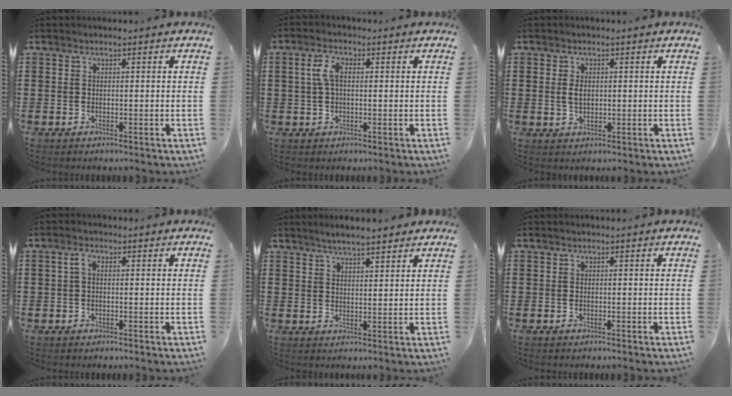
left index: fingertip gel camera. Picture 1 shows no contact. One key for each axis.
{"total": 4.2, "fx": 0.7, "fy": 1.8, "fz": 3.7, "tx": -0.094, "ty": 0.005, "tz": 0.005}
{"total": 2.1, "fx": 0.3, "fy": 1.2, "fz": 1.7, "tx": -0.038, "ty": 0.006, "tz": 0.004}
{"total": 2.0, "fx": 0.1, "fy": 1.0, "fz": 1.8, "tx": -0.045, "ty": 0.004, "tz": -0.002}
{"total": 3.5, "fx": 3.2, "fy": 0.3, "fz": 1.3, "tx": -0.034, "ty": -0.001, "tz": 0.058}
{"total": 0.0}